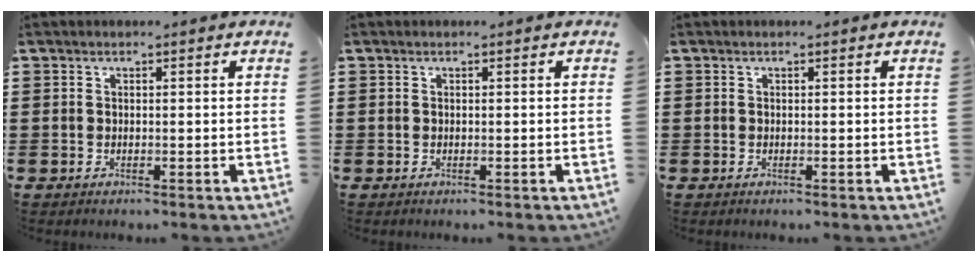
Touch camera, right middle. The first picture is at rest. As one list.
[{"total": 0.0}, {"total": 0.0}]